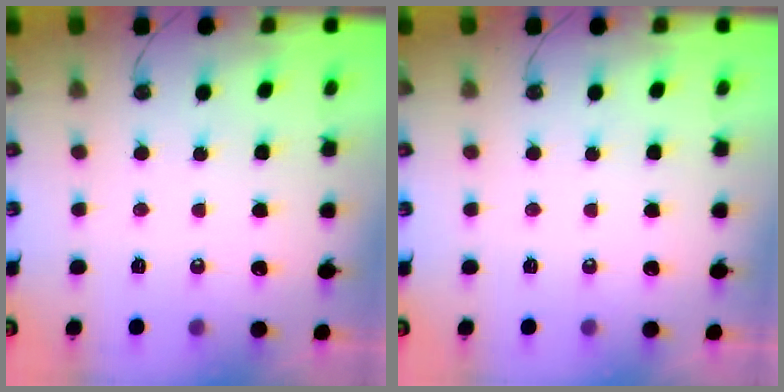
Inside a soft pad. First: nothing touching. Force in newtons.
{"total": 0.0}